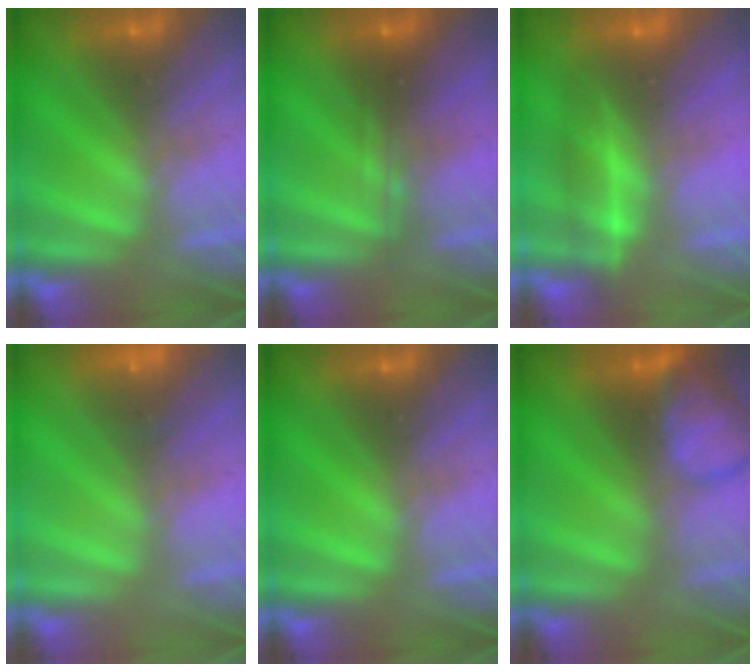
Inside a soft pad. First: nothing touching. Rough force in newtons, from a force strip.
{"total": 2.3}
{"total": 2.2}
{"total": 2.0}
{"total": 0.0}
{"total": 7.3}